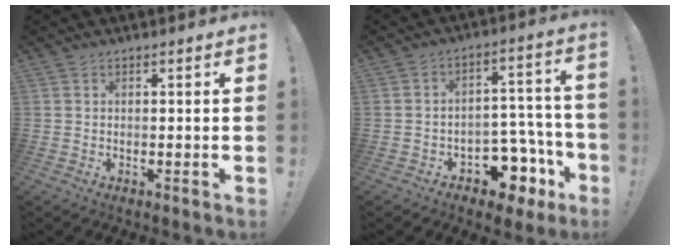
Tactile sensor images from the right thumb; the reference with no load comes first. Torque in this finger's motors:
{"motor_torque": [1.39, 1.39, 0.96, -1.12, 0.31]}